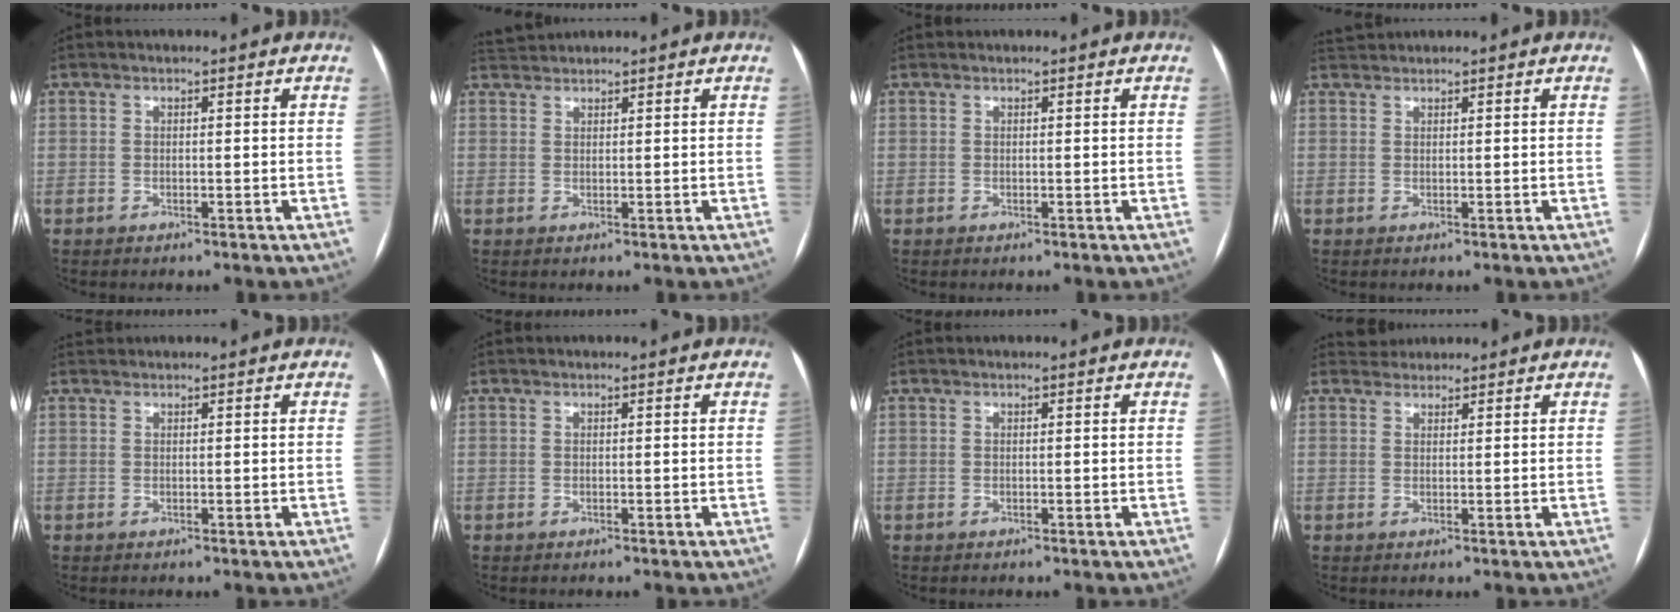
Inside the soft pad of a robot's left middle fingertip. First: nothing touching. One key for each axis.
{"total": 2.3, "fx": 2.3, "fy": -0.1, "fz": -0.2, "tx": -0.006, "ty": 0.019, "tz": 0.050}
{"total": 0.0}
{"total": 1.5, "fx": 1.5, "fy": -0.2, "fz": -0.2, "tx": -0.005, "ty": 0.015, "tz": 0.037}
{"total": 0.6, "fx": 0.5, "fy": 0.0, "fz": -0.1, "tx": -0.003, "ty": 0.015, "tz": 0.015}
{"total": 0.0}
{"total": 0.0}
{"total": 1.9, "fx": 1.8, "fy": 0.6, "fz": -0.5, "tx": 0.005, "ty": 0.013, "tz": 0.029}